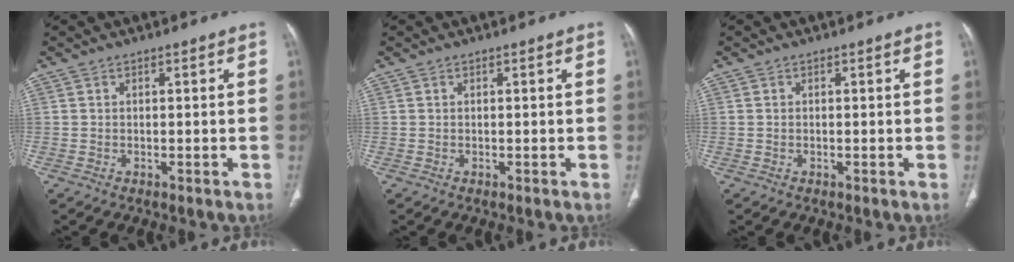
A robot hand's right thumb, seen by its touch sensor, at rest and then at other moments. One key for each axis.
{"total": 0.0}
{"total": 0.0}